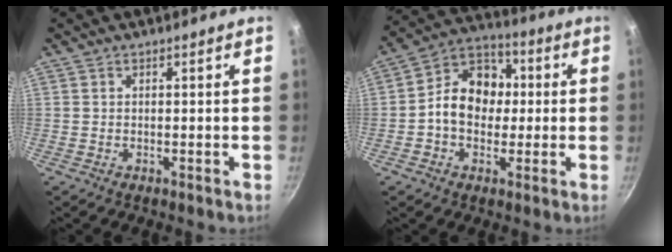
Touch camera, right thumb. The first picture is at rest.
{"total": 12.2, "force": [0.0, 9.6, 7.5], "torque": [-0.077, 0.032, -0.021]}